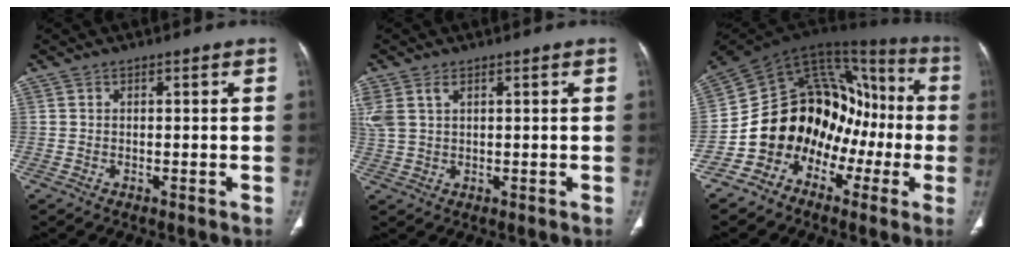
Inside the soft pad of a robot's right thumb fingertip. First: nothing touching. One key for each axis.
{"total": 4.6, "fx": 2.0, "fy": 2.6, "fz": 3.3, "tx": -0.090, "ty": 0.011, "tz": 0.051}
{"total": 19.2, "fx": -6.5, "fy": 14.4, "fz": 10.9, "tx": -0.107, "ty": 0.123, "tz": -0.113}